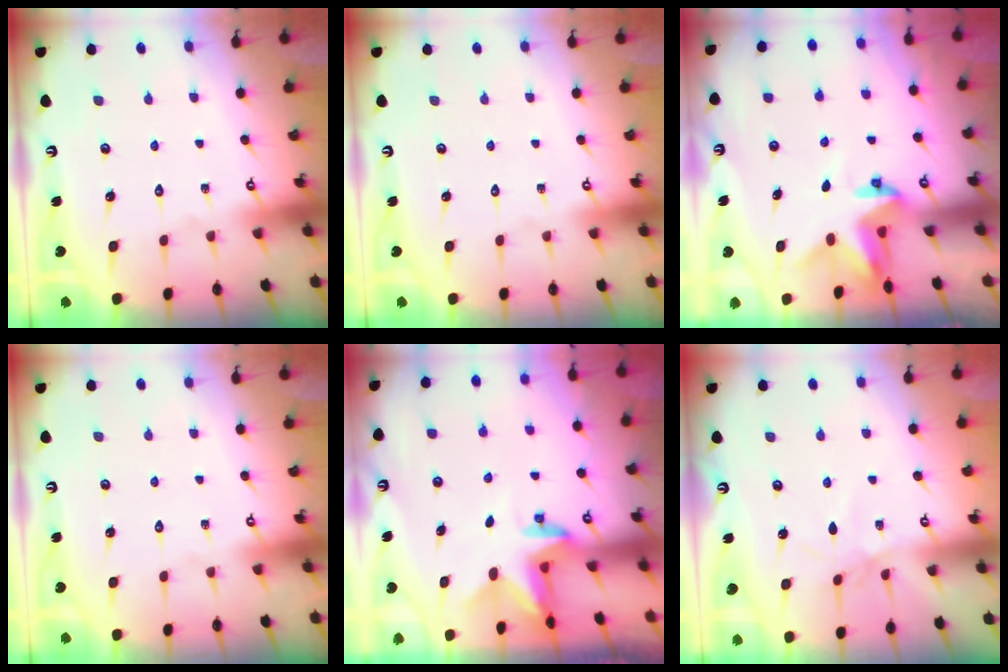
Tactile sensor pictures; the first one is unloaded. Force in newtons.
{"total": 0.0}
{"total": 3.2, "press": 3.2, "slide": 0.1}
{"total": 0.0}
{"total": 2.4, "press": 2.4, "slide": 0.3}
{"total": 2.3, "press": 2.3, "slide": 0.5}